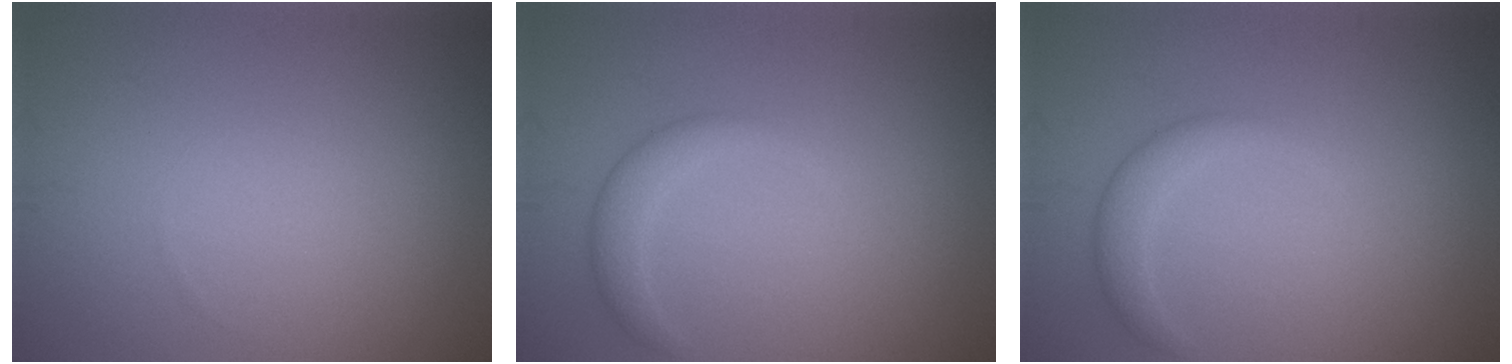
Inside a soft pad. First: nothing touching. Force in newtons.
{"total": 2.0, "press": 2.0, "slide": 0.2}
{"total": 2.0, "press": 2.0, "slide": 0.2}